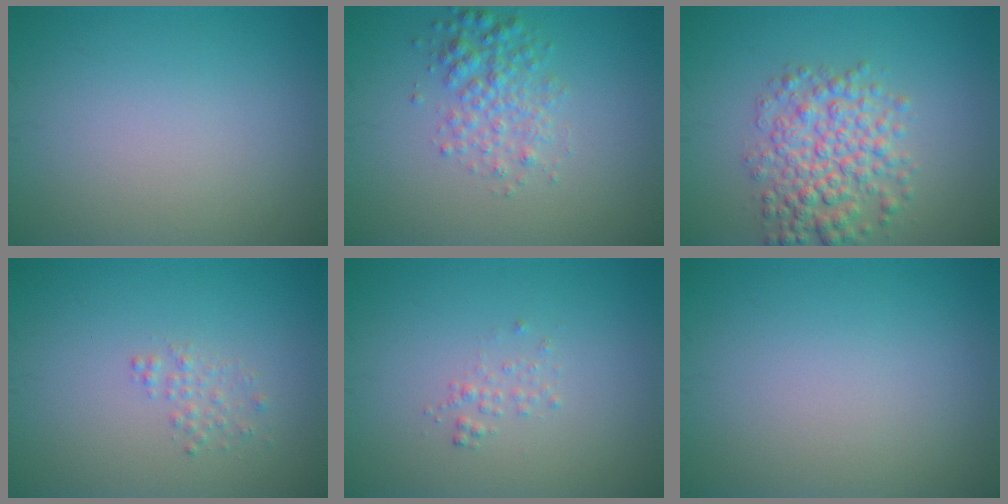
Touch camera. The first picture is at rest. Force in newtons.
{"total": 3.0, "press": 3.0, "slide": 0.1}
{"total": 5.3, "press": 5.3, "slide": 0.1}
{"total": 1.1, "press": 1.1, "slide": 0.0}
{"total": 0.9, "press": 0.9, "slide": 0.1}
{"total": 0.0}